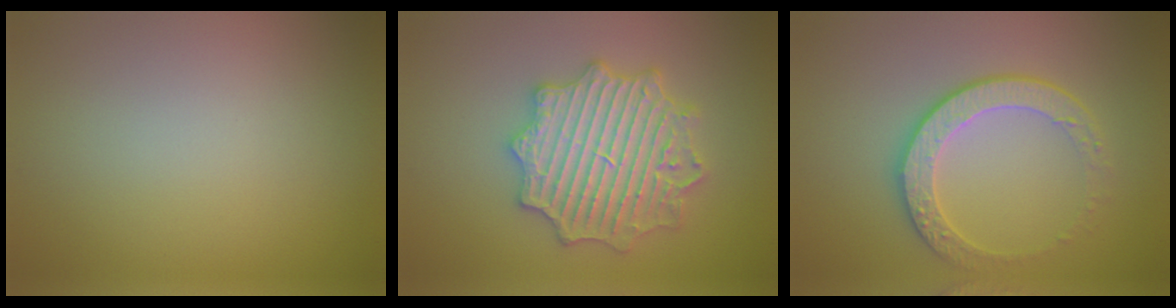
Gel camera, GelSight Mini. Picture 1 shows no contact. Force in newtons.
{"total": 6.7, "press": 6.6, "slide": 1.0}
{"total": 3.7, "press": 3.3, "slide": 1.7}